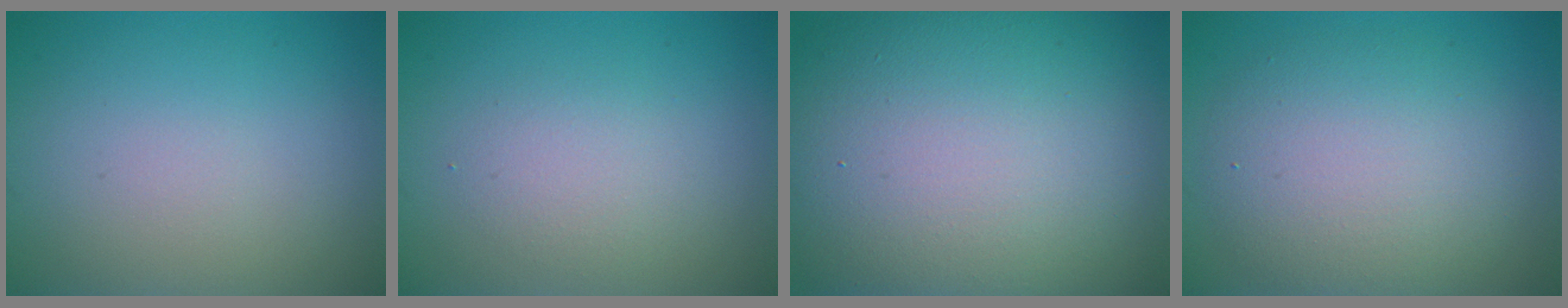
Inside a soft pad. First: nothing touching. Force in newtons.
{"total": 2.0, "press": 2.0, "slide": 0.1}
{"total": 17.8, "press": 17.7, "slide": 1.5}
{"total": 6.6, "press": 6.6, "slide": 0.4}